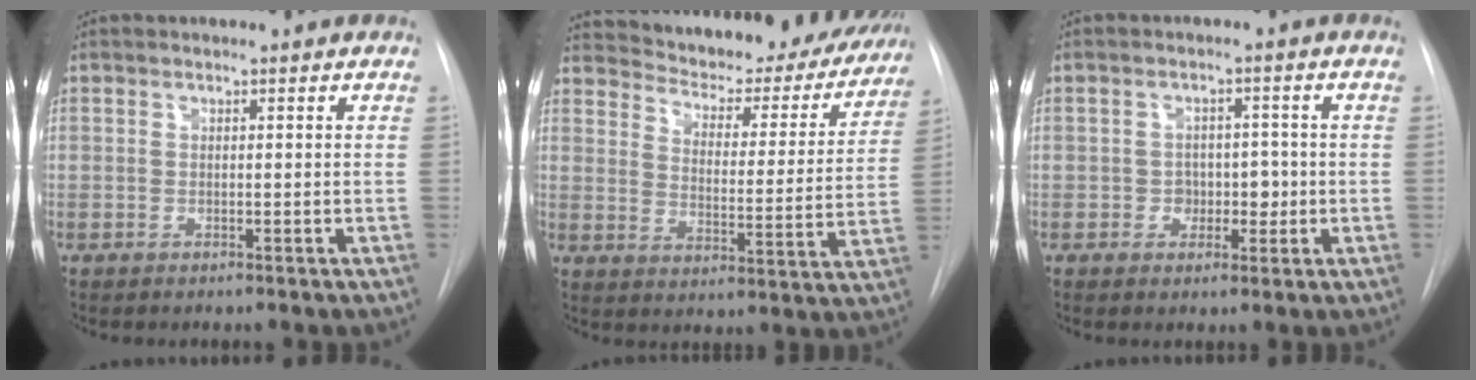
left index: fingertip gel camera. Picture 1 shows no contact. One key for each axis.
{"total": 25.7, "fx": 23.3, "fy": 6.9, "fz": 8.5, "tx": -0.134, "ty": -0.049, "tz": 0.290}
{"total": 3.6, "fx": -1.1, "fy": 2.7, "fz": 2.0, "tx": -0.017, "ty": 0.004, "tz": -0.015}